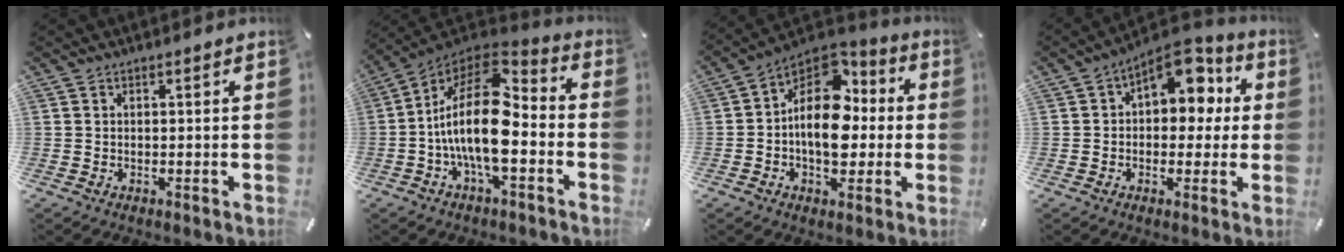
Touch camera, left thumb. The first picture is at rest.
{"total": 19.8, "force": [-2.3, 9.1, 17.5], "torque": [-0.357, -0.004, -0.044]}
{"total": 16.0, "force": [-0.1, 11.4, 11.3], "torque": [-0.202, -0.014, -0.007]}
{"total": 10.3, "force": [4.0, 7.2, 6.2], "torque": [-0.076, -0.026, 0.067]}